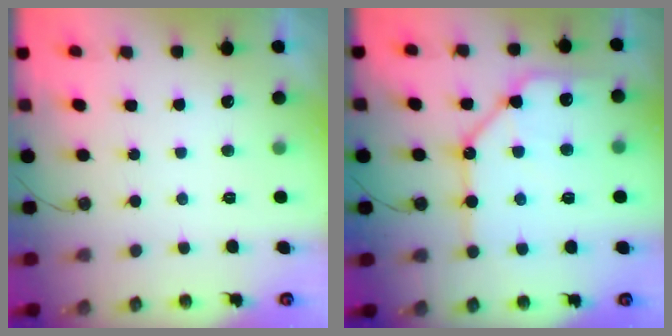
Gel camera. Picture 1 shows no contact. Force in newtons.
{"total": 14.5, "press": 14.5, "slide": 1.5}